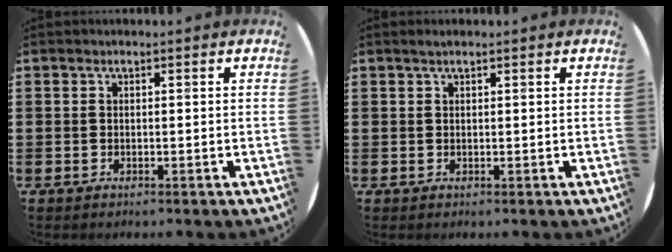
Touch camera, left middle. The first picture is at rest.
{"total": 0.6, "force": [0.5, 0.1, 0.4], "torque": [-0.007, 0.002, 0.008]}